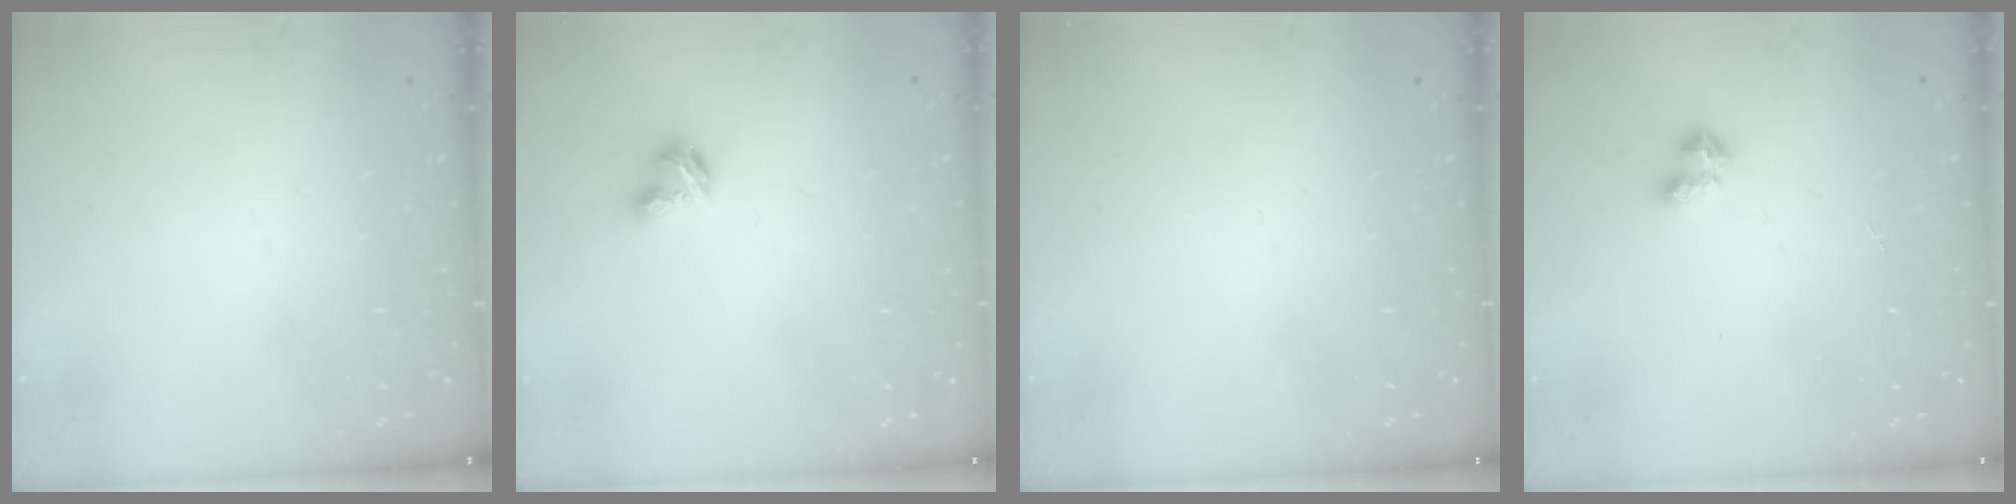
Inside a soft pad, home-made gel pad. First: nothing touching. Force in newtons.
{"total": 2.9, "press": 2.8, "slide": 0.5}
{"total": 0.0}
{"total": 1.9, "press": 1.9, "slide": 0.4}